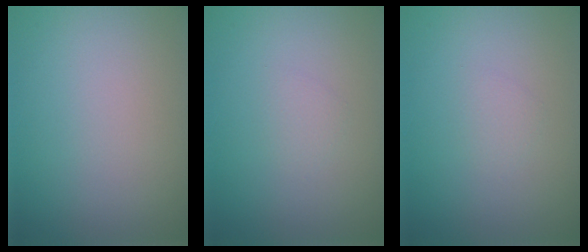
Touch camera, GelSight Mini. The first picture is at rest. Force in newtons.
{"total": 0.8, "press": 0.8, "slide": 0.1}
{"total": 0.8, "press": 0.8, "slide": 0.1}